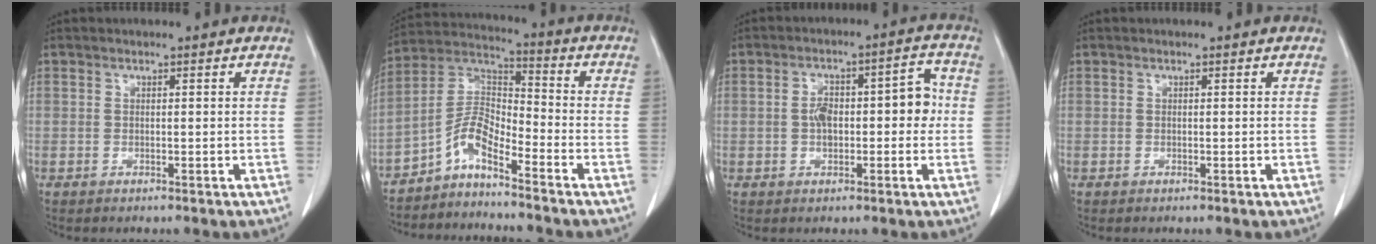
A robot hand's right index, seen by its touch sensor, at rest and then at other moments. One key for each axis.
{"total": 6.9, "fx": -5.0, "fy": 1.5, "fz": 4.4, "tx": -0.094, "ty": 0.020, "tz": -0.103}
{"total": 8.0, "fx": -0.1, "fy": 3.5, "fz": 7.2, "tx": -0.106, "ty": 0.037, "tz": -0.001}
{"total": 0.0}